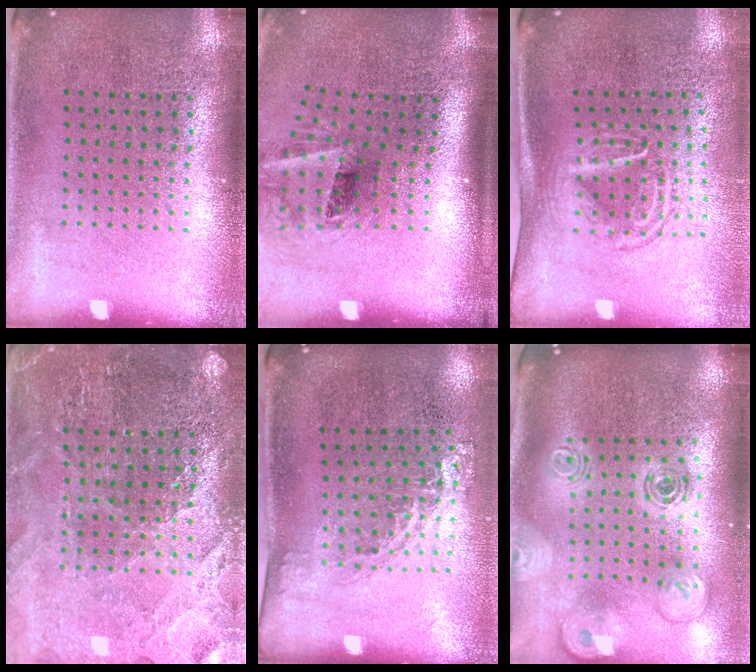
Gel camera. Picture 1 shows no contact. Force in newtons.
{"total": 2.0, "press": 1.2, "slide": 1.6}
{"total": 1.6, "press": 1.2, "slide": 1.1}
{"total": 1.9, "press": 1.9, "slide": 0.3}
{"total": 1.3, "press": 1.0, "slide": 0.9}
{"total": 2.1, "press": 1.7, "slide": 1.3}